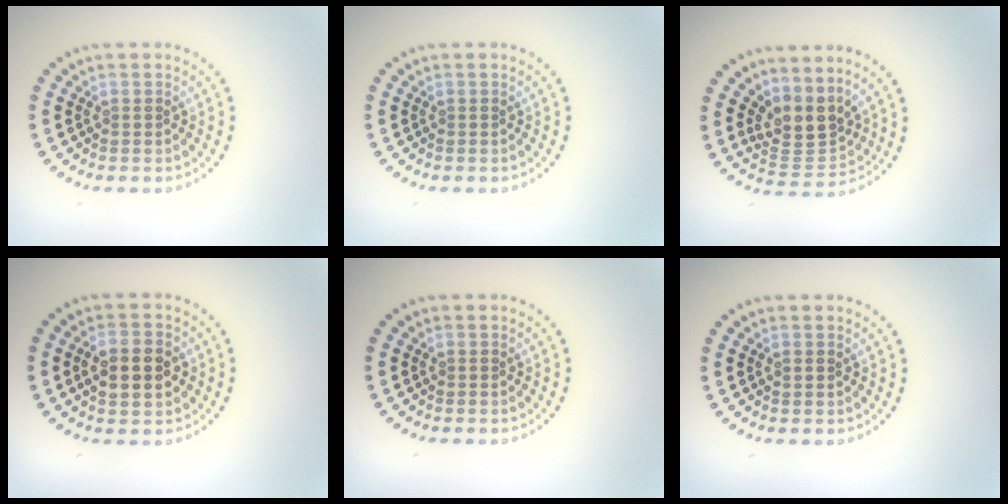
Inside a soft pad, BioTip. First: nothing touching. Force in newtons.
{"total": 0.0}
{"total": 3.5, "press": 2.6, "slide": 2.4}
{"total": 4.6, "press": 4.6, "slide": 0.3}
{"total": 0.0}
{"total": 0.5, "press": 0.5, "slide": 0.1}